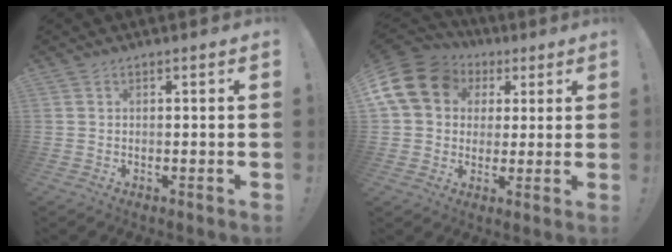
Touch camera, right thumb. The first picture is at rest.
{"total": 16.4, "force": [4.9, 13.3, 8.2], "torque": [-0.133, -0.017, 0.099]}